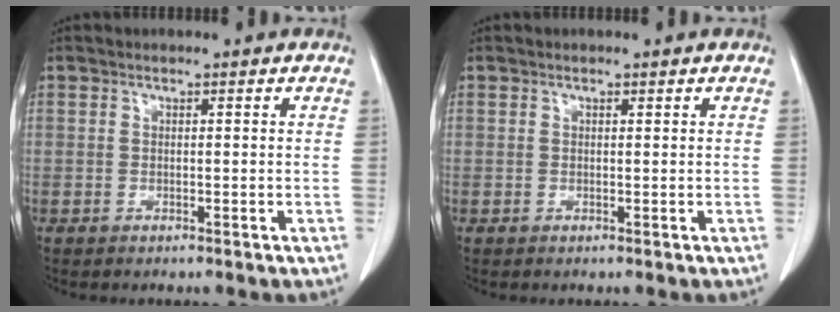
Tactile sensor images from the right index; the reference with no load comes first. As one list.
[{"total": 0.5, "force": [0.3, 0.3, 0.4], "torque": [-0.010, 0.000, 0.005]}]